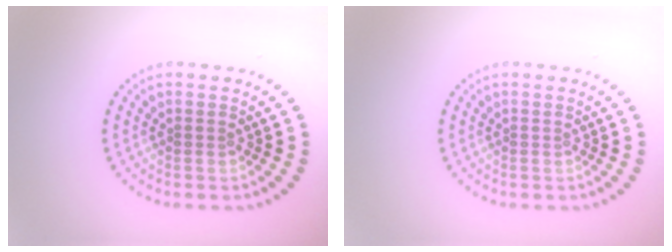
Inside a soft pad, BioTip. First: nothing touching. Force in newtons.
{"total": 0.0}